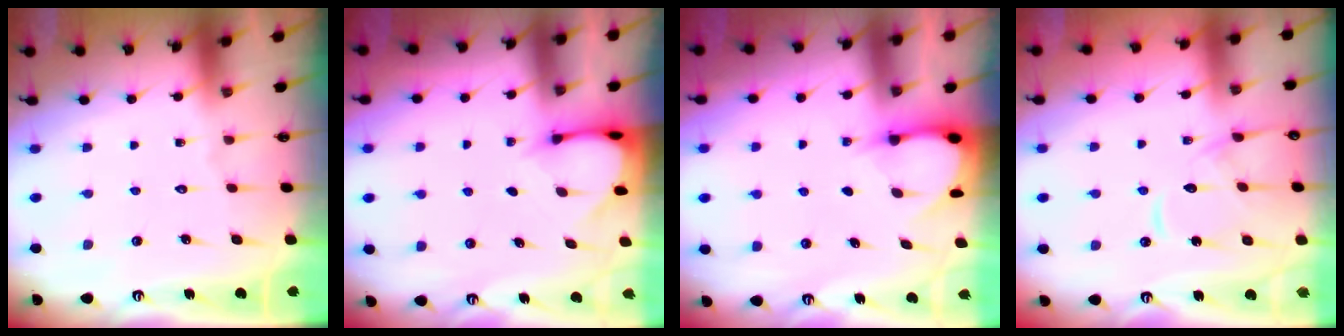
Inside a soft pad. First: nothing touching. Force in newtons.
{"total": 3.1, "press": 3.1, "slide": 0.2}
{"total": 3.3, "press": 3.3, "slide": 0.4}
{"total": 11.2, "press": 11.1, "slide": 1.1}